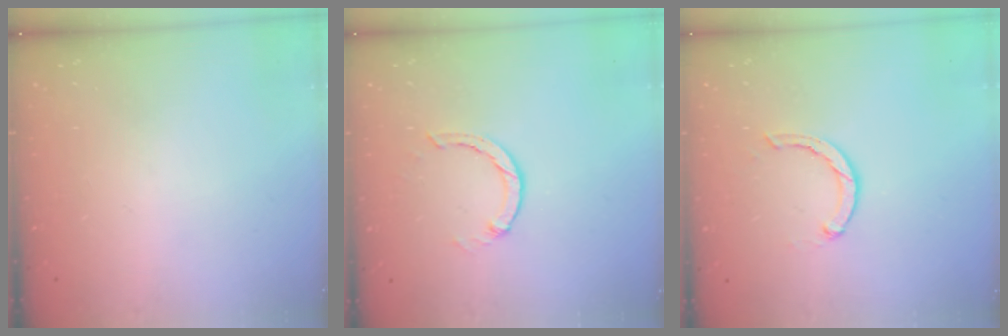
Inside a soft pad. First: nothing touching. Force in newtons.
{"total": 1.3, "press": 1.2, "slide": 0.3}
{"total": 3.1, "press": 3.1, "slide": 0.3}